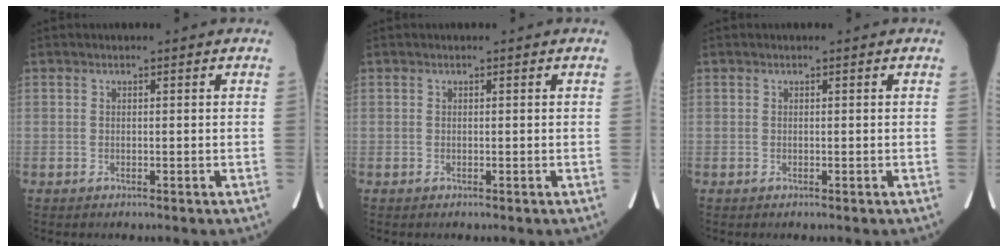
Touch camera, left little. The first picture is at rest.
{"total": 0.0}
{"total": 0.0}